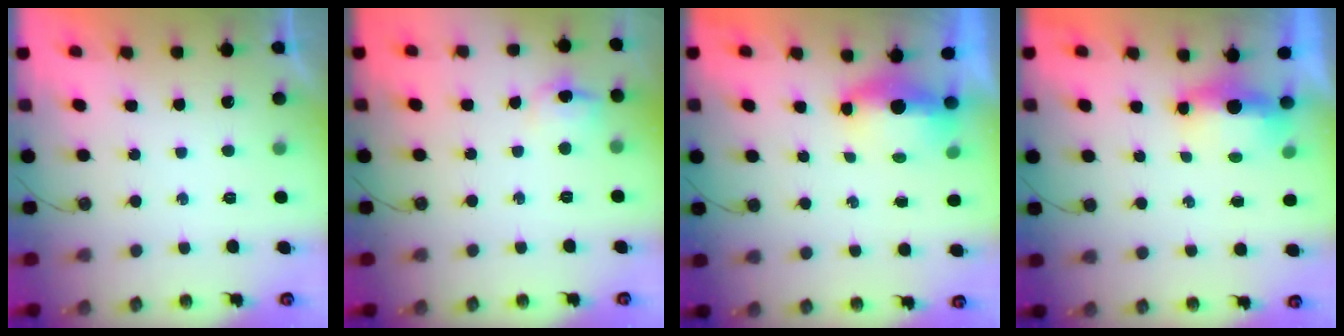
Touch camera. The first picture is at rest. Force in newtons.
{"total": 7.5, "press": 7.4, "slide": 1.1}
{"total": 6.1, "press": 5.3, "slide": 2.9}
{"total": 5.0, "press": 4.8, "slide": 1.2}